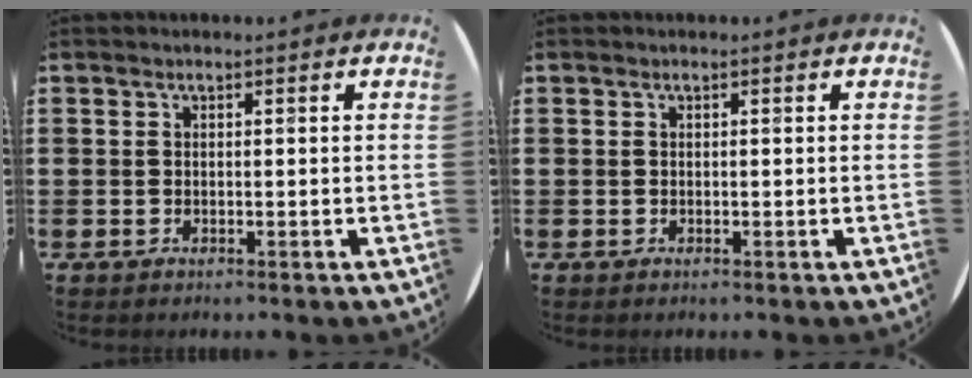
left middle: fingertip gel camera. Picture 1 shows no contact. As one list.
[{"total": 0.0}]